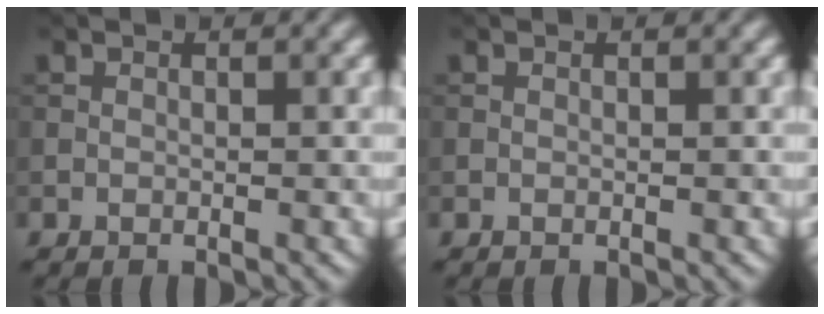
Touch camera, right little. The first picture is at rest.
{"total": 0.0}